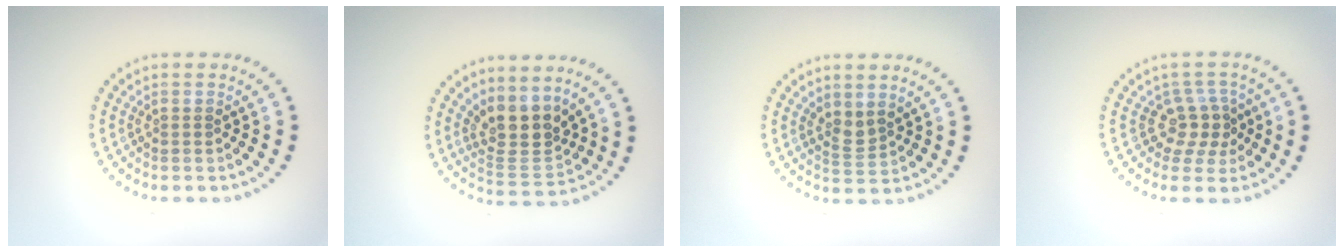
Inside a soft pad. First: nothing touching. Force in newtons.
{"total": 3.9, "press": 3.3, "slide": 2.1}
{"total": 1.8, "press": 1.3, "slide": 1.2}
{"total": 3.0, "press": 2.2, "slide": 2.0}